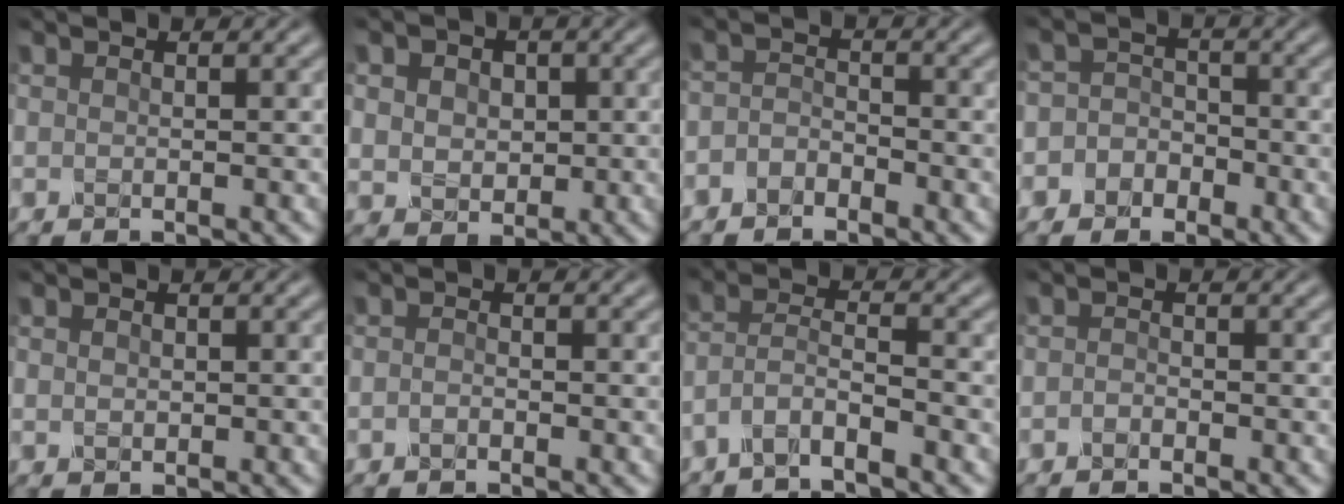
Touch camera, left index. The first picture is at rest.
{"total": 5.2, "force": [1.5, 4.1, 2.7], "torque": [-0.059, 0.017, 0.013]}
{"total": 1.7, "force": [-1.3, 0.9, 0.6], "torque": [-0.012, 0.005, -0.031]}
{"total": 4.1, "force": [-2.0, 3.5, 0.5], "torque": [0.027, 0.004, -0.055]}
{"total": 0.8, "force": [0.2, 0.6, 0.4], "torque": [-0.009, -0.002, 0.005]}
{"total": 0.7, "force": [-0.4, 0.3, 0.4], "torque": [-0.010, -0.001, -0.009]}
{"total": 3.1, "force": [-2.3, 0.7, 2.0], "torque": [-0.041, 0.006, -0.055]}
{"total": 0.7, "force": [-0.5, 0.4, 0.3], "torque": [-0.006, -0.001, -0.011]}